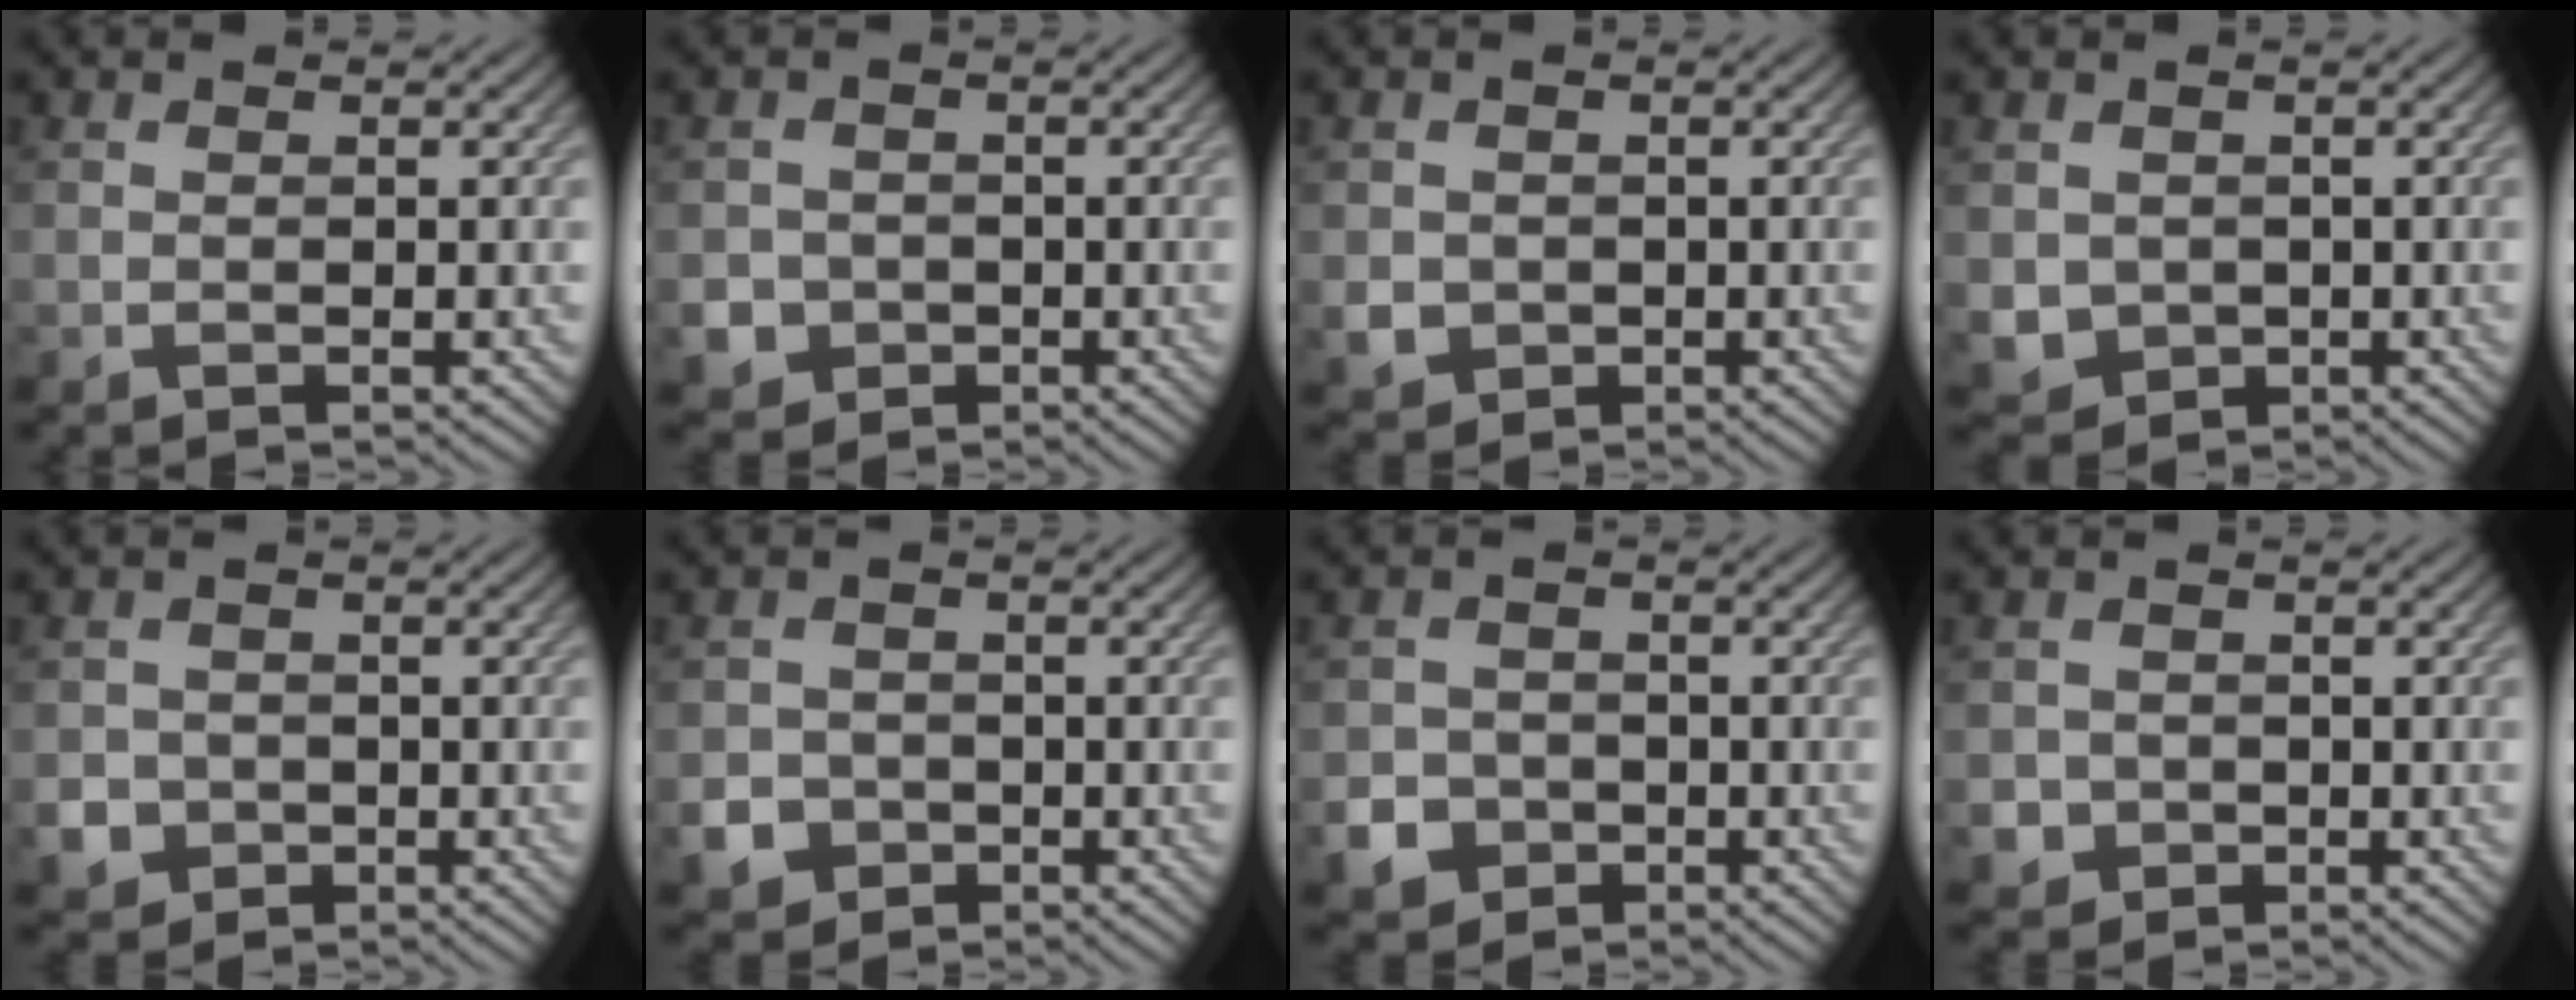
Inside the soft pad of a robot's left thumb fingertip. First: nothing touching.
{"total": 3.7, "force": [-1.4, 3.3, 0.8], "torque": [-0.019, -0.006, -0.033]}
{"total": 2.7, "force": [-0.4, 2.5, 0.8], "torque": [-0.021, -0.011, -0.008]}
{"total": 3.3, "force": [0.1, 3.1, 1.1], "torque": [-0.043, -0.014, -0.001]}
{"total": 4.4, "force": [-1.8, 3.9, 1.1], "torque": [-0.024, -0.010, -0.041]}
{"total": 4.6, "force": [-2.2, 3.8, 1.2], "torque": [-0.022, -0.006, -0.048]}
{"total": 4.8, "force": [-2.4, 3.9, 1.3], "torque": [-0.024, -0.006, -0.051]}
{"total": 2.4, "force": [-0.9, 2.2, 0.5], "torque": [-0.009, -0.007, -0.017]}